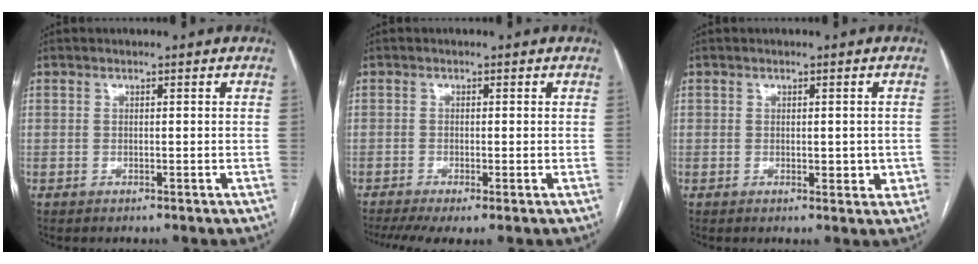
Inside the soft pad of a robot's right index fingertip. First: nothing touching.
{"total": 5.2, "force": [-3.2, 1.2, 4.0], "torque": [-0.068, -0.011, -0.058]}
{"total": 3.1, "force": [-0.3, 1.8, 2.5], "torque": [-0.027, 0.005, 0.003]}